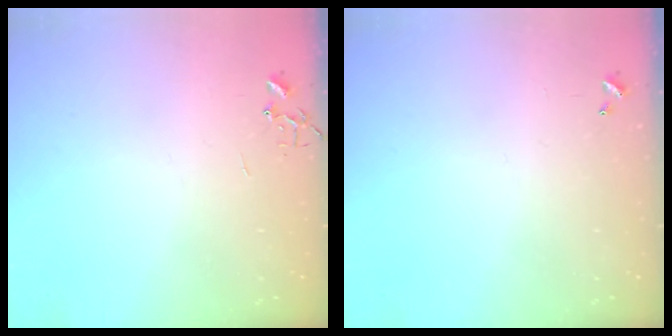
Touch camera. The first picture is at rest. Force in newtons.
{"total": 0.0}